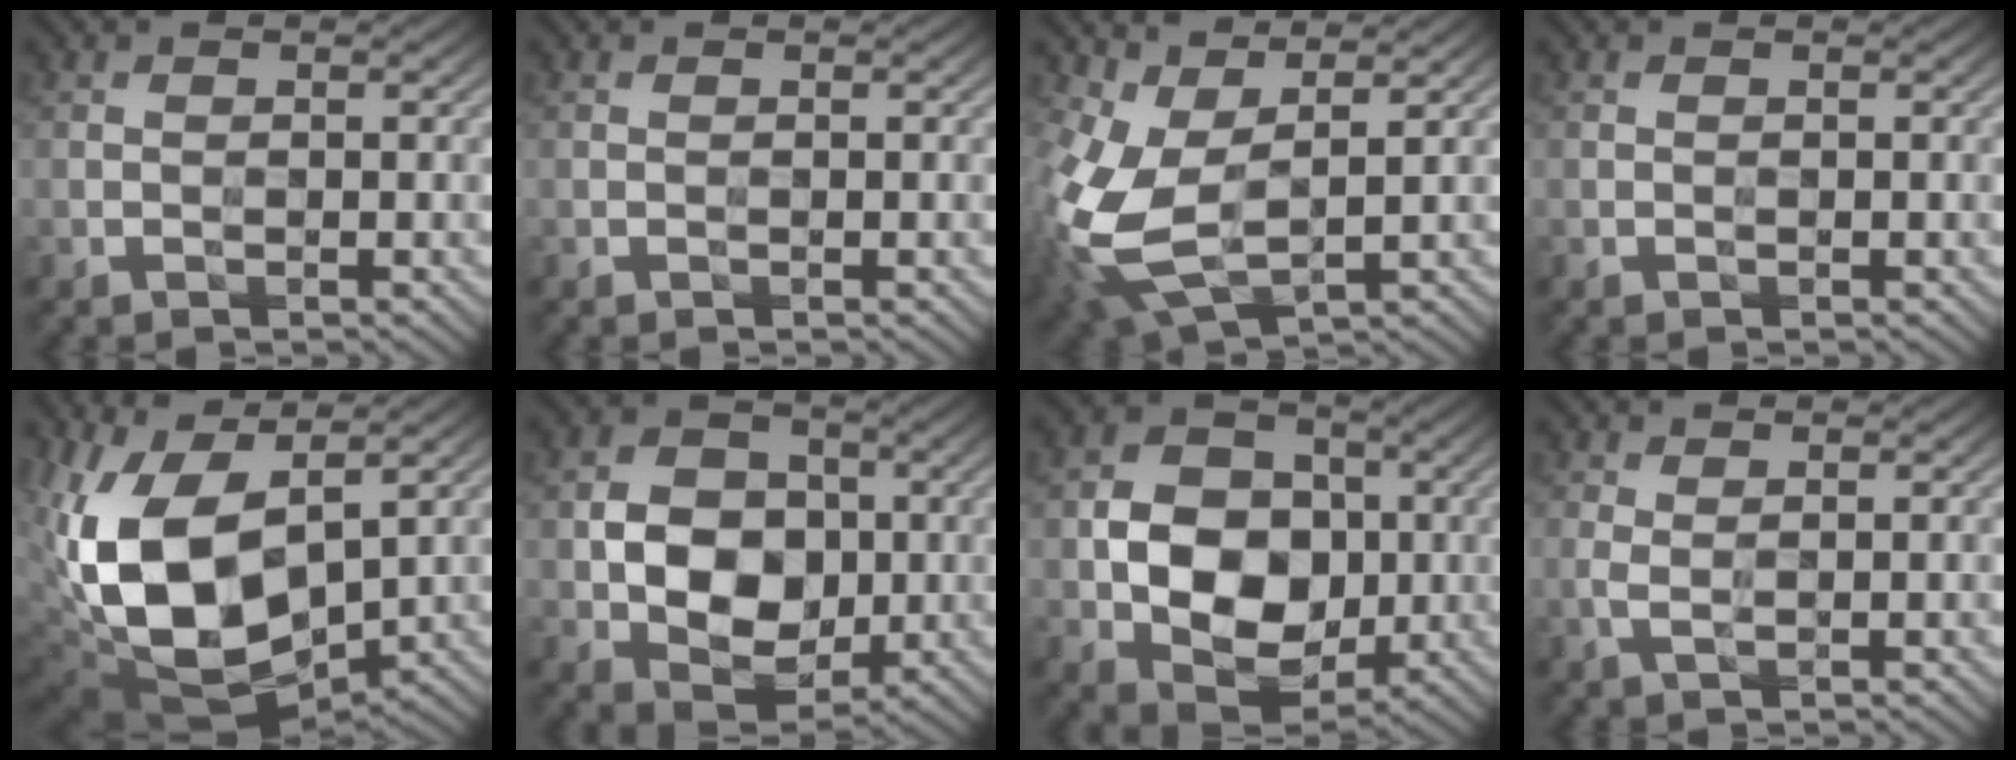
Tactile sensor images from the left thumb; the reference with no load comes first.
{"total": 0.0}
{"total": 11.8, "force": [0.6, 7.1, 9.4], "torque": [-0.264, -0.025, 0.020]}
{"total": 0.0}
{"total": 15.2, "force": [1.2, 9.0, 12.2], "torque": [-0.283, -0.017, 0.024]}
{"total": 8.8, "force": [-0.5, 6.9, 5.4], "torque": [-0.111, -0.003, -0.017]}
{"total": 10.5, "force": [-0.9, 8.1, 6.7], "torque": [-0.131, -0.004, -0.022]}
{"total": 1.7, "force": [0.4, 0.8, 1.5], "torque": [-0.045, 0.002, 0.004]}